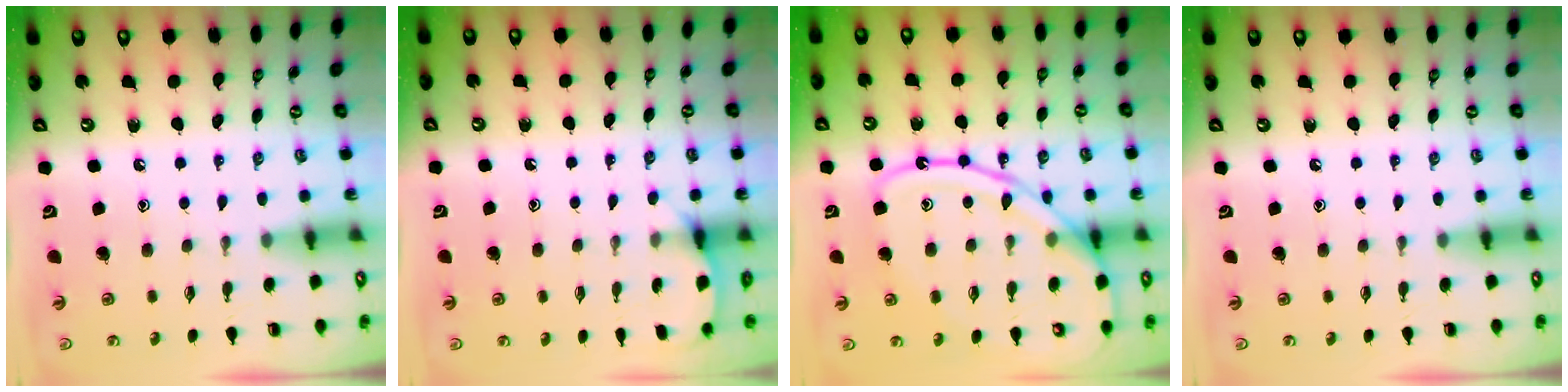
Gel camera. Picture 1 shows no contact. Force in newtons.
{"total": 5.2, "press": 5.2, "slide": 0.6}
{"total": 14.5, "press": 14.4, "slide": 1.2}
{"total": 0.0}